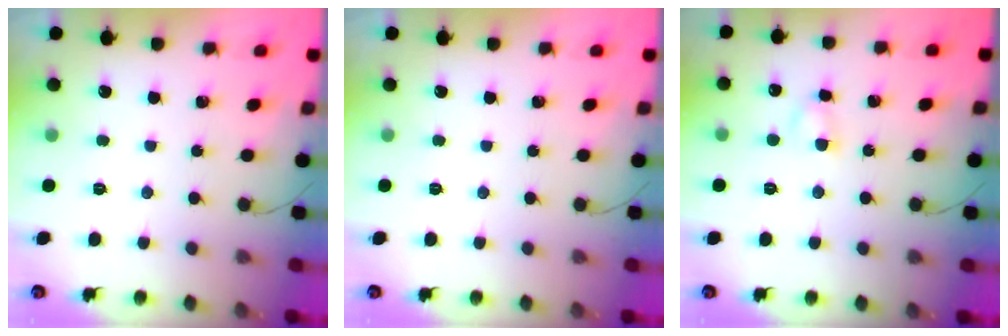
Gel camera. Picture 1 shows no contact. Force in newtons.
{"total": 0.0}
{"total": 2.8, "press": 2.6, "slide": 1.2}